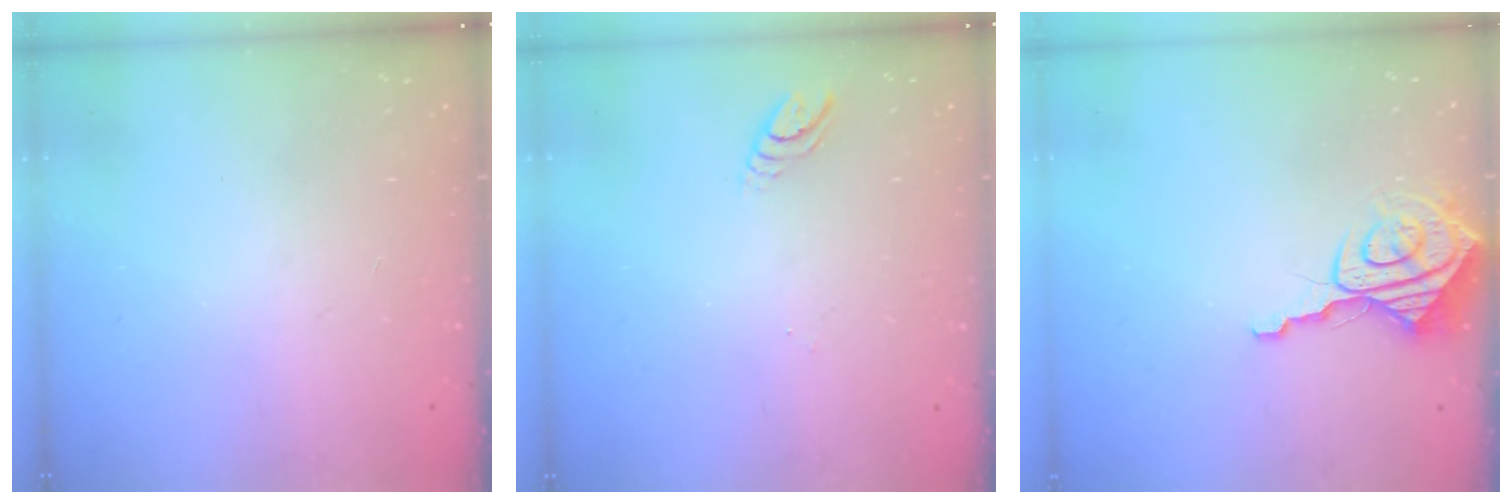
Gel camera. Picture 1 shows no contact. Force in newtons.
{"total": 3.9, "press": 3.9, "slide": 0.4}
{"total": 8.8, "press": 8.7, "slide": 0.8}